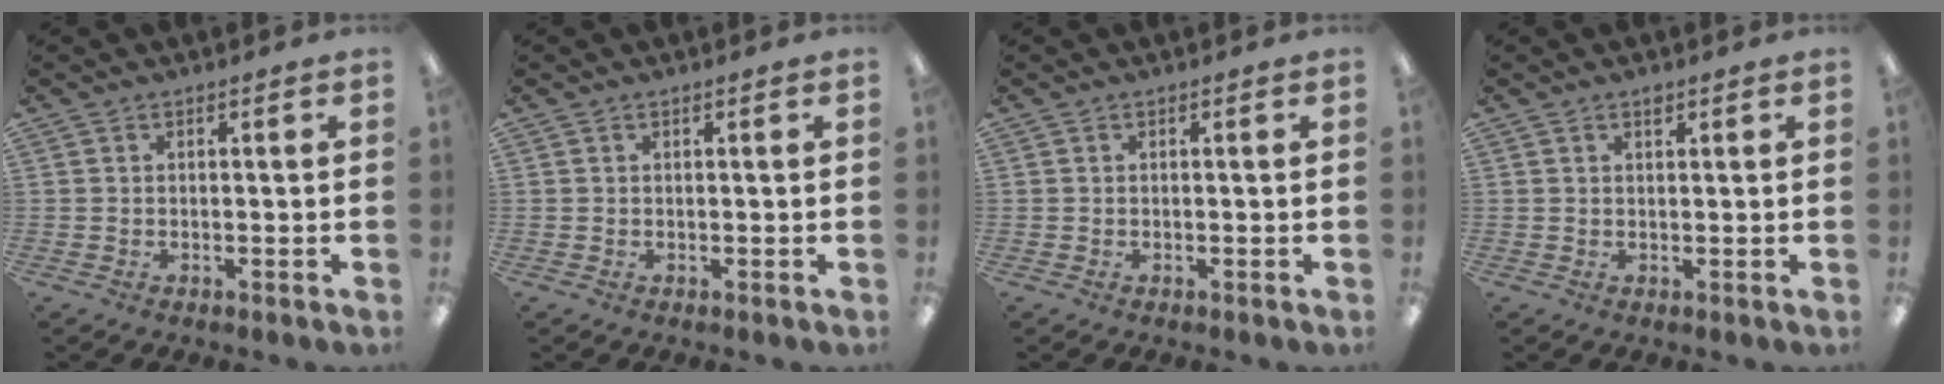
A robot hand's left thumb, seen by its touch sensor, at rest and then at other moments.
{"total": 0.0}
{"total": 0.0}
{"total": 1.3, "force": [1.0, 0.5, 0.7], "torque": [-0.009, -0.001, 0.016]}